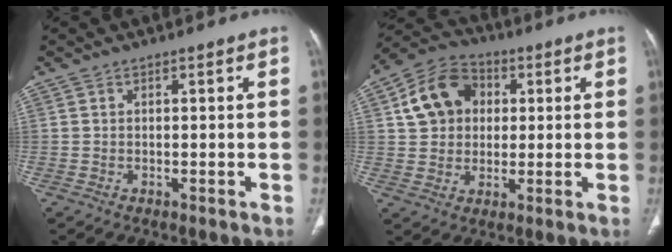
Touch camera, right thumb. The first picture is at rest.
{"total": 12.2, "force": [2.7, 10.0, 6.5], "torque": [-0.095, 0.011, 0.039]}